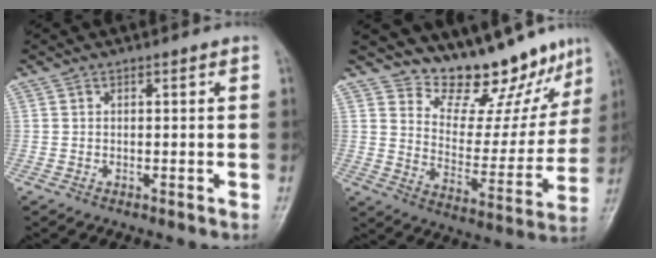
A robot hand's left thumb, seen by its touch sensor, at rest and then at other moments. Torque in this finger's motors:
{"motor_torque": [0.27, 0.23, -0.49, -0.60, 0.11]}